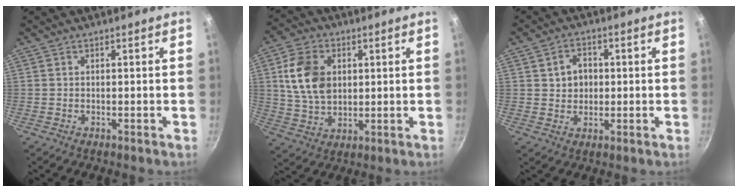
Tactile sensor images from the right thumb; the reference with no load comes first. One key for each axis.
{"total": 11.7, "fx": 2.5, "fy": 8.4, "fz": 7.7, "tx": -0.124, "ty": -0.006, "tz": 0.049}
{"total": 5.0, "fx": 0.8, "fy": 4.2, "fz": 2.7, "tx": -0.021, "ty": 0.005, "tz": 0.012}